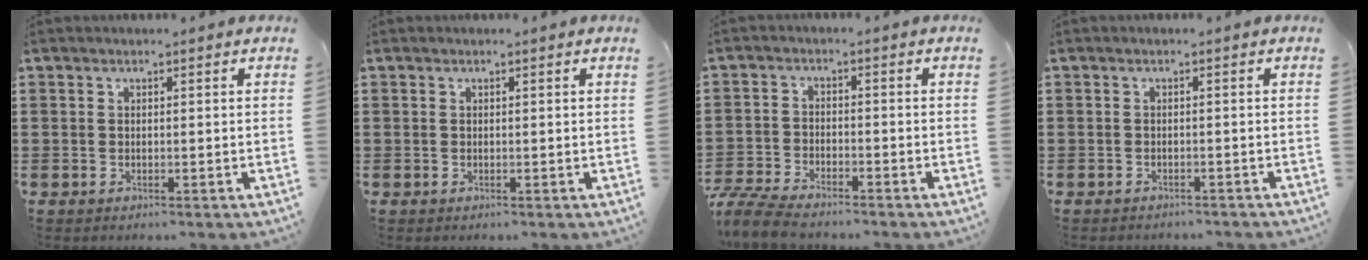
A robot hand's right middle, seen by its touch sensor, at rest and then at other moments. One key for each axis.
{"total": 0.0}
{"total": 5.8, "fx": -5.4, "fy": 1.0, "fz": 1.8, "tx": -0.053, "ty": 0.001, "tz": -0.111}
{"total": 1.0, "fx": -1.0, "fy": 0.1, "fz": 0.0, "tx": -0.004, "ty": 0.001, "tz": -0.021}